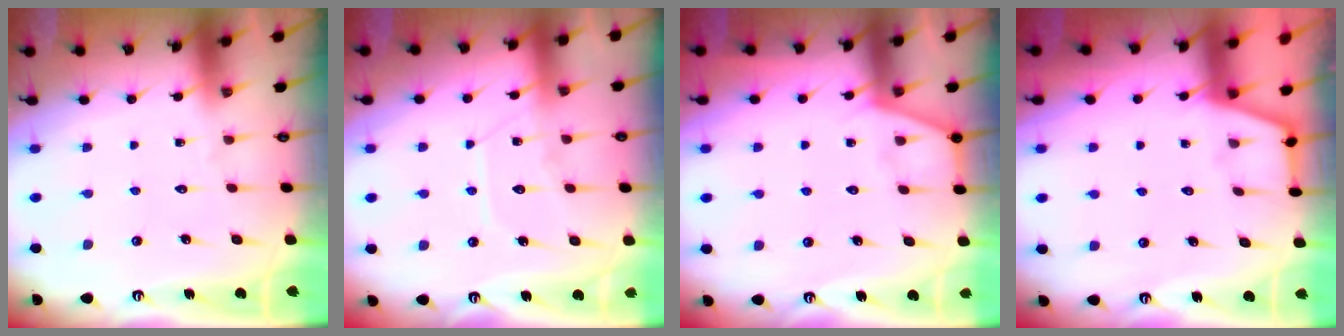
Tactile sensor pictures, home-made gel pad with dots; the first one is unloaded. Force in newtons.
{"total": 10.2, "press": 10.2, "slide": 0.9}
{"total": 4.5, "press": 4.5, "slide": 0.5}
{"total": 2.1, "press": 2.1, "slide": 0.3}